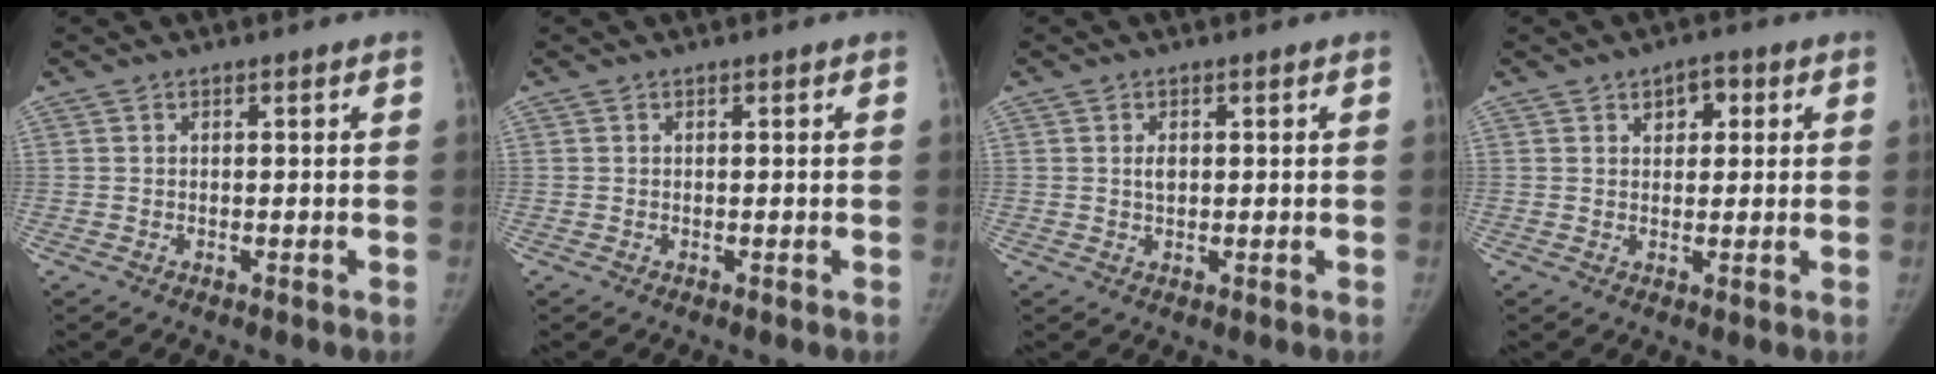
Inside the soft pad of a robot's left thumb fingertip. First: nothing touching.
{"total": 0.0}
{"total": 1.8, "force": [0.4, 1.1, 1.3], "torque": [-0.018, 0.001, 0.007]}
{"total": 3.8, "force": [1.6, 2.5, 2.3], "torque": [-0.009, -0.001, 0.019]}